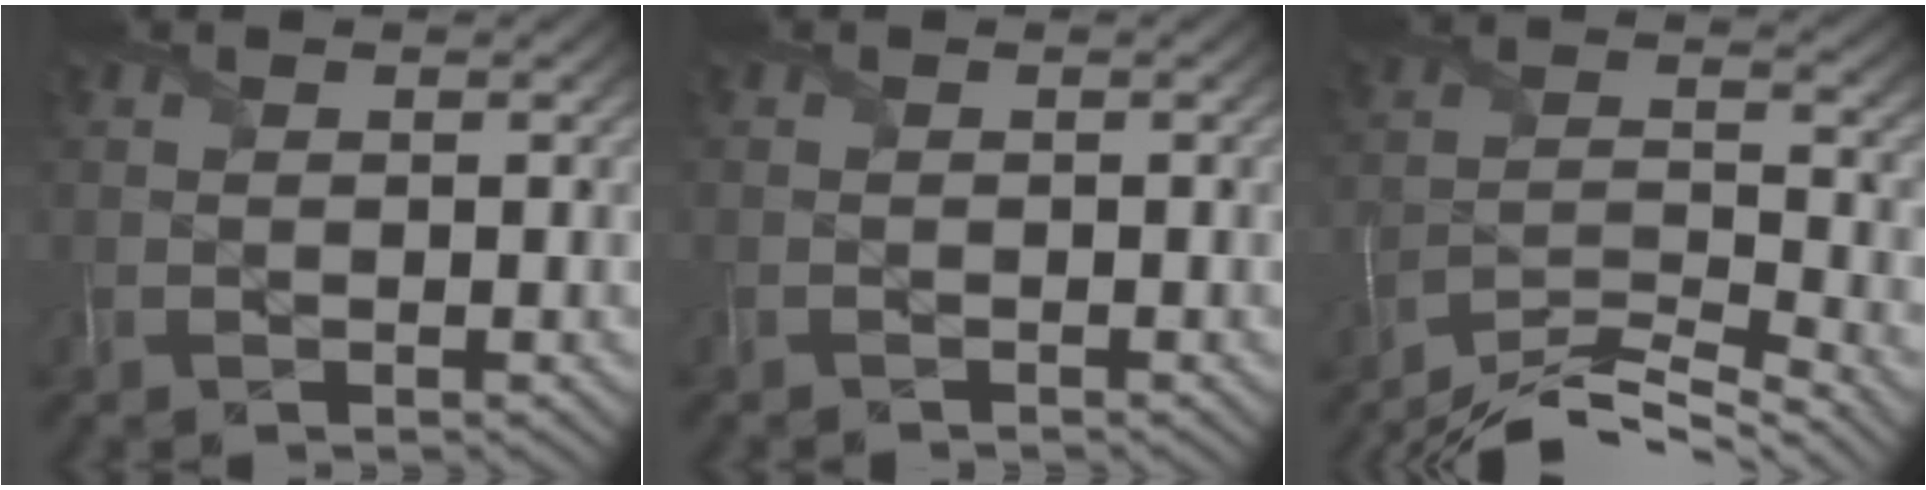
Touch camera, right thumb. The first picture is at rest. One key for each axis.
{"total": 0.9, "fx": -0.8, "fy": 0.2, "fz": -0.5, "tx": 0.008, "ty": -0.005, "tz": -0.021}
{"total": 10.2, "fx": -9.5, "fy": 1.2, "fz": 3.5, "tx": -0.059, "ty": 0.005, "tz": -0.177}